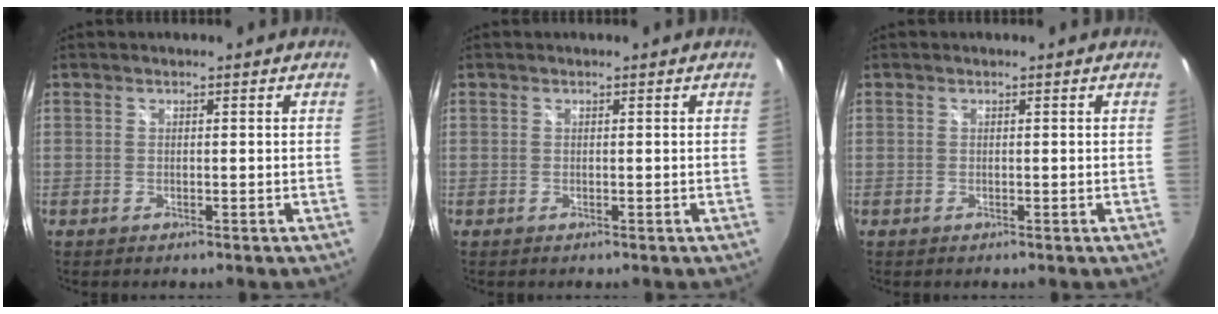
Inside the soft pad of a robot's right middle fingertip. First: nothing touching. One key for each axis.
{"total": 0.0}
{"total": 0.0}